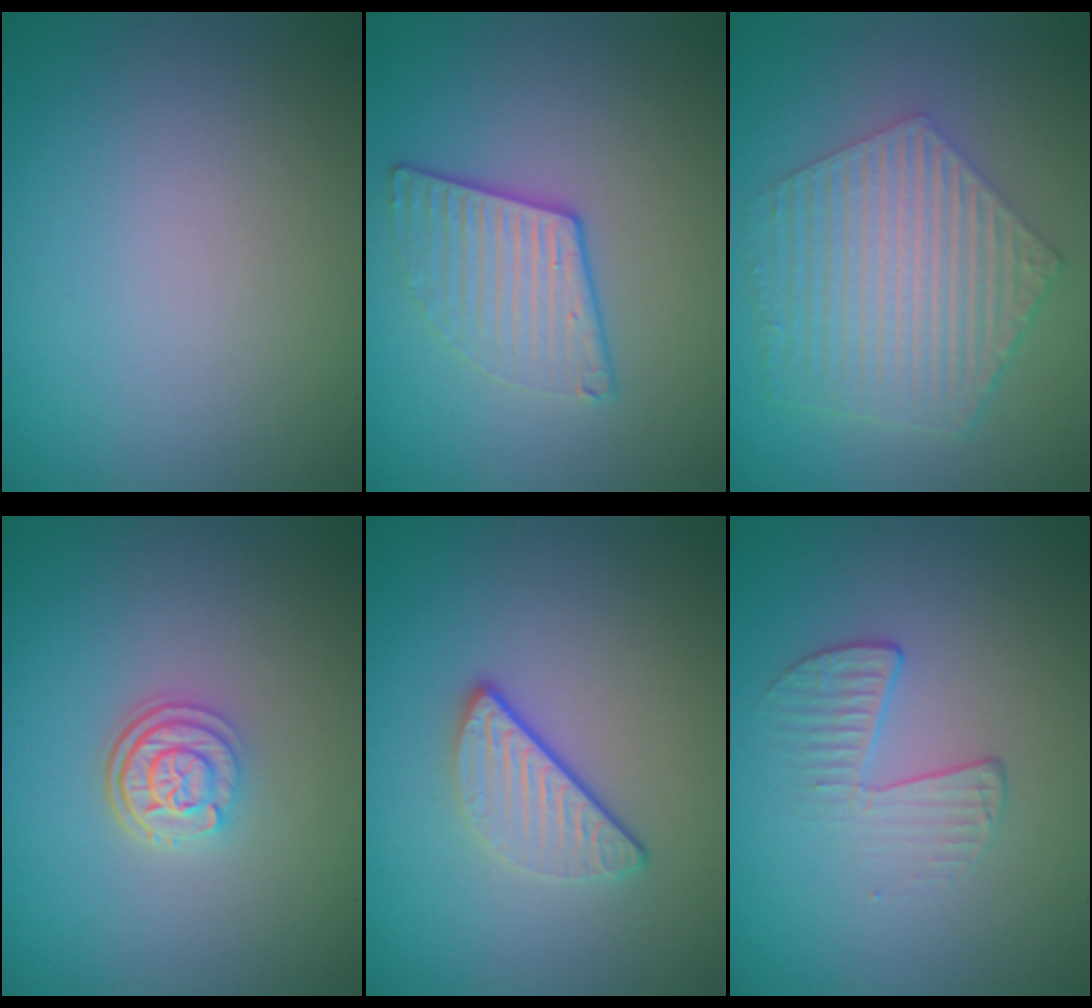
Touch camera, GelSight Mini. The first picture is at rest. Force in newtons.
{"total": 3.1, "press": 2.8, "slide": 1.4}
{"total": 6.4, "press": 4.6, "slide": 4.5}
{"total": 3.2, "press": 2.5, "slide": 2.0}
{"total": 3.0, "press": 2.3, "slide": 1.9}
{"total": 2.1, "press": 1.0, "slide": 1.8}